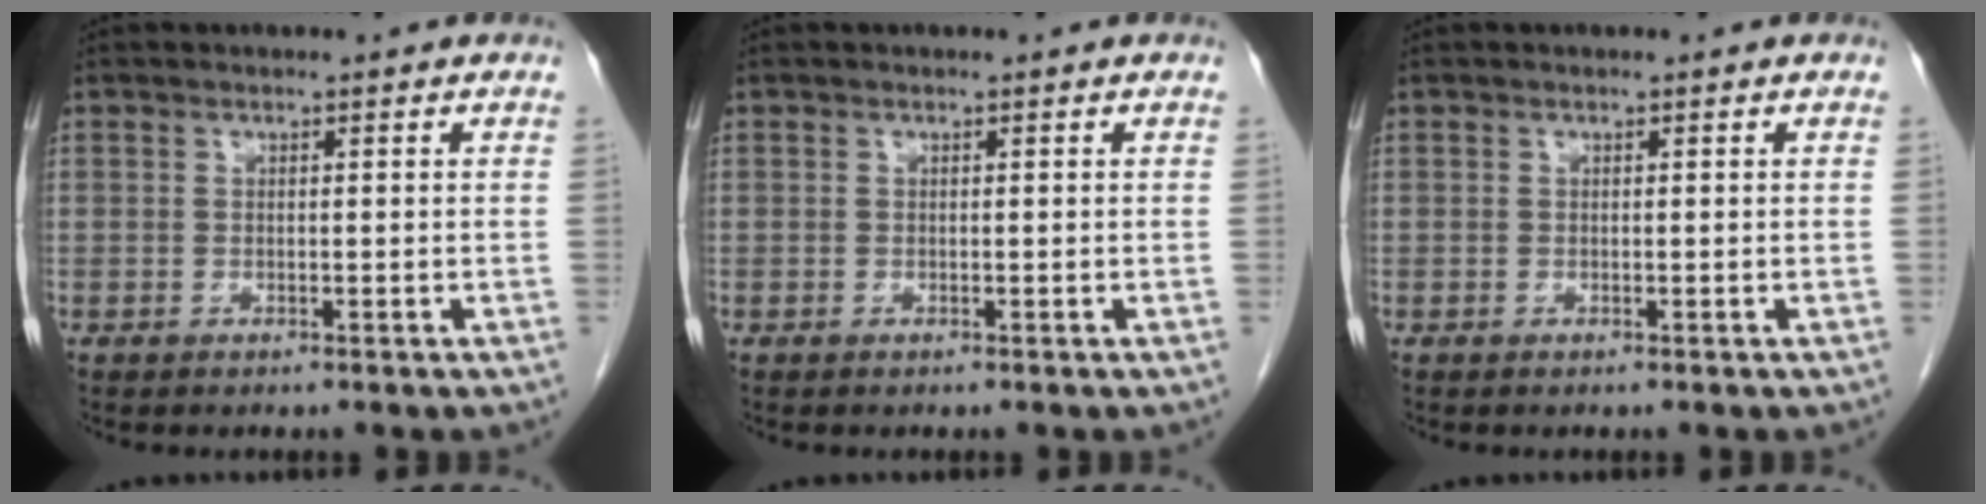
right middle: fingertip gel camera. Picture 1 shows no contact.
{"total": 0.0}
{"total": 0.0}